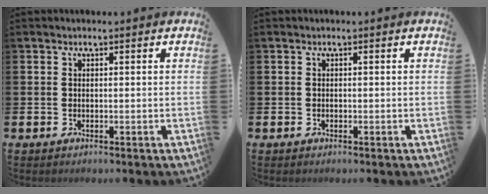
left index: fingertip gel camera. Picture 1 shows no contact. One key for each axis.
{"total": 0.0}